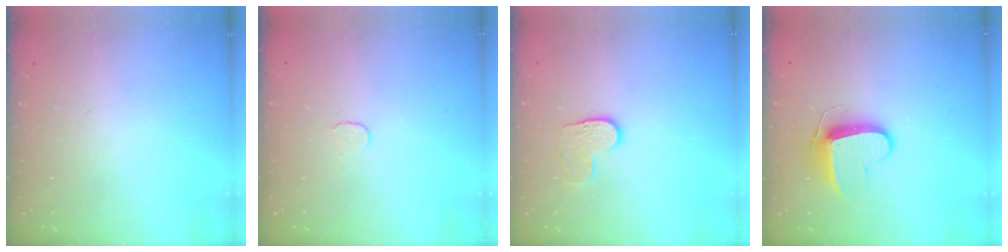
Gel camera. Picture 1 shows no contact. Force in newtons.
{"total": 3.9, "press": 3.9, "slide": 0.3}
{"total": 5.5, "press": 5.5, "slide": 0.4}
{"total": 9.5, "press": 9.5, "slide": 0.1}